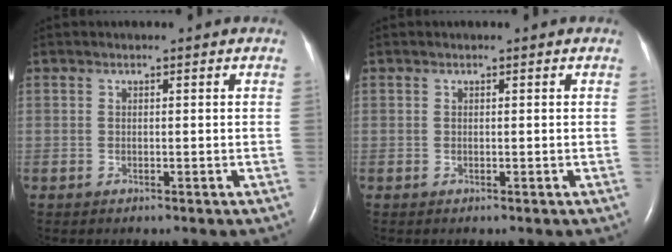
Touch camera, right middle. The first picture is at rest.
{"total": 0.0}